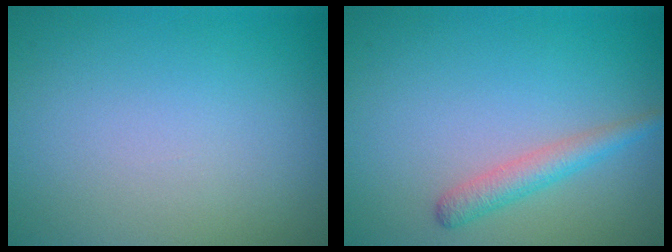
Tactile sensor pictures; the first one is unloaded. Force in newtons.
{"total": 2.3, "press": 2.3, "slide": 0.0}